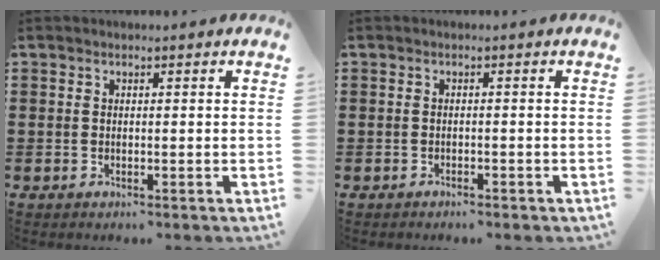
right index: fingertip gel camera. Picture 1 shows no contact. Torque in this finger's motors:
{"motor_torque": [1.09, 1.04, 0.00, -0.01]}